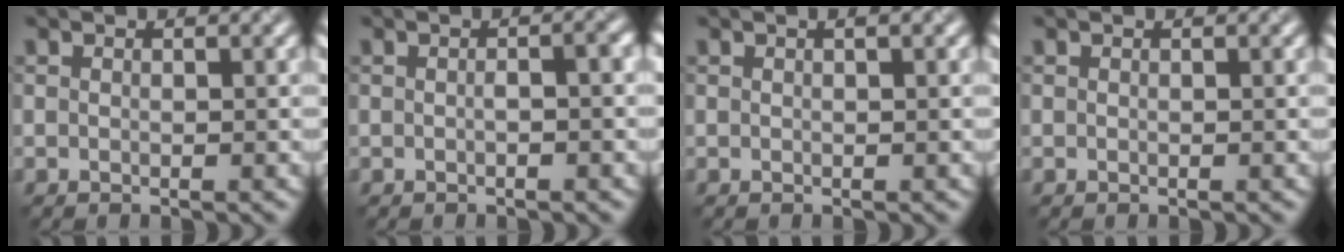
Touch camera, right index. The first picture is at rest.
{"total": 1.6, "force": [-0.1, 0.4, 1.5], "torque": [-0.021, 0.004, -0.003]}
{"total": 0.7, "force": [0.3, 0.1, 0.6], "torque": [-0.010, 0.005, 0.005]}
{"total": 0.0}